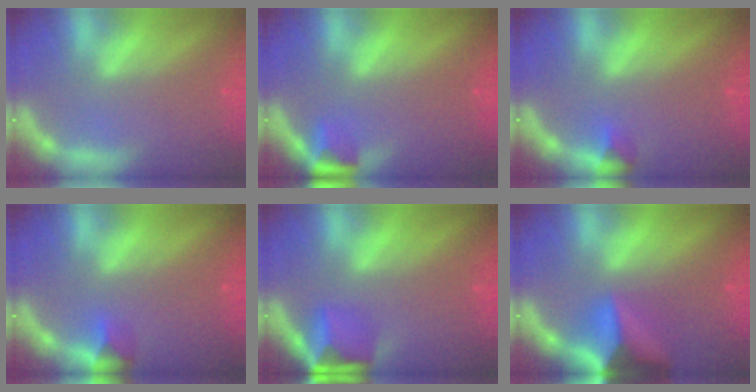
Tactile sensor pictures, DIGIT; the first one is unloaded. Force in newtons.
{"total": 2.4}
{"total": 1.4}
{"total": 1.9}
{"total": 5.4}
{"total": 9.6}